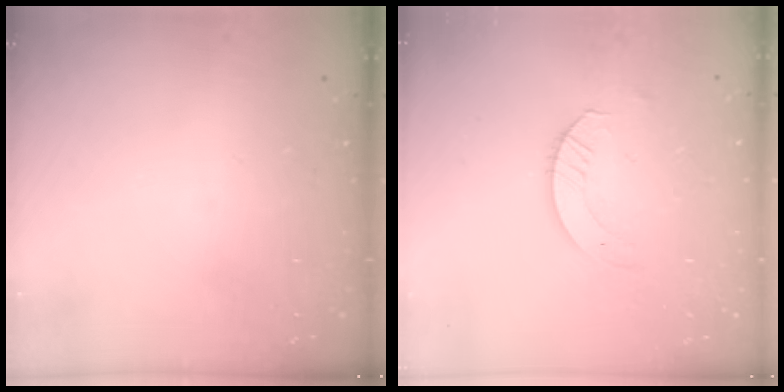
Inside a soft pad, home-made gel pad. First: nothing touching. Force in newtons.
{"total": 3.8, "press": 3.8, "slide": 0.4}